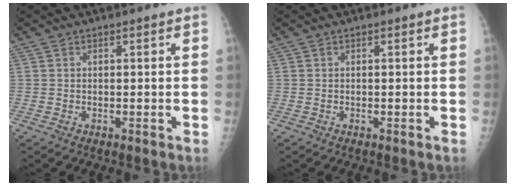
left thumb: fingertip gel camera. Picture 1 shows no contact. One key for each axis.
{"total": 0.0}